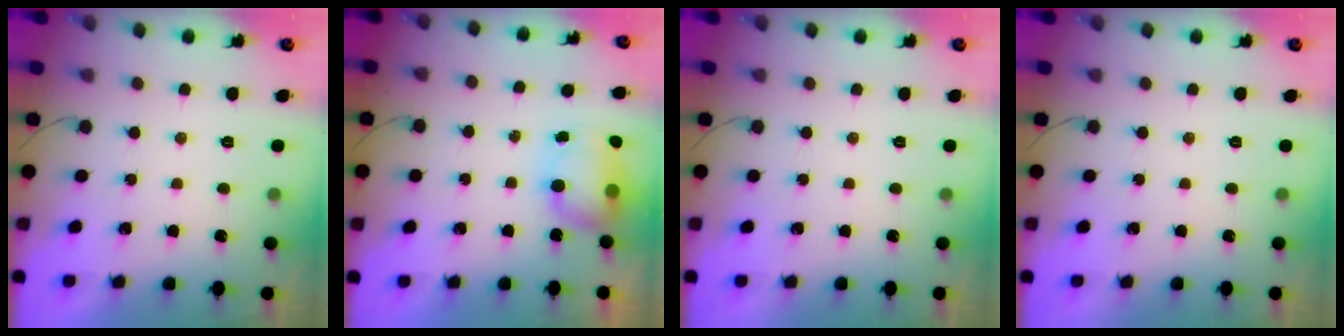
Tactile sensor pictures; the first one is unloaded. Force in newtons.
{"total": 7.8, "press": 7.5, "slide": 2.0}
{"total": 0.0}
{"total": 0.0}